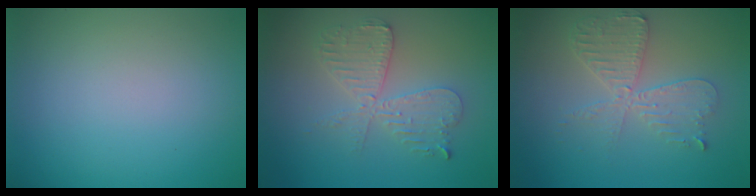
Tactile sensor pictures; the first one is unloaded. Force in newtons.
{"total": 4.1, "press": 3.6, "slide": 2.1}
{"total": 4.1, "press": 3.4, "slide": 2.2}